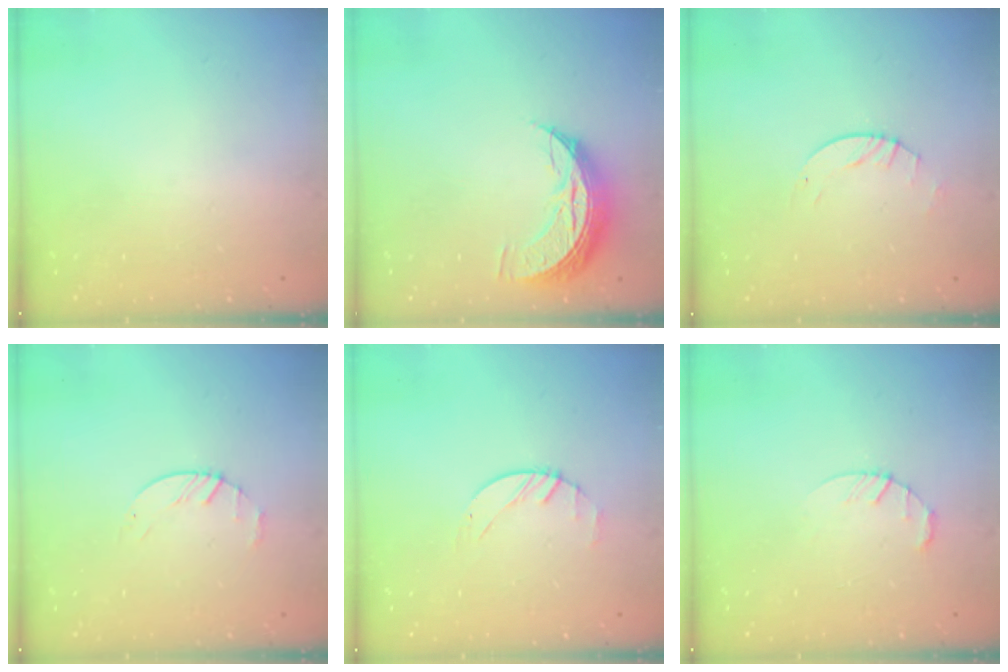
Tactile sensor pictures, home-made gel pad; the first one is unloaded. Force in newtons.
{"total": 8.7, "press": 8.7, "slide": 0.7}
{"total": 2.8, "press": 2.8, "slide": 0.4}
{"total": 2.2, "press": 2.2, "slide": 0.3}
{"total": 1.4, "press": 1.3, "slide": 0.2}
{"total": 3.5, "press": 3.4, "slide": 0.5}